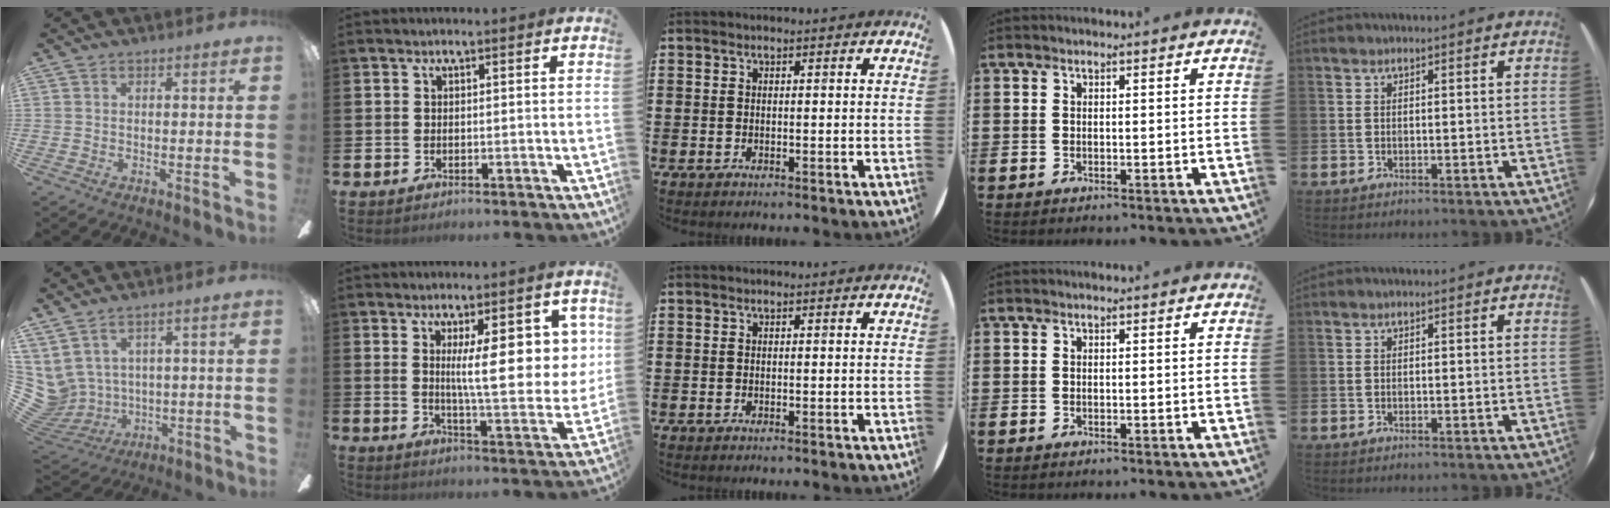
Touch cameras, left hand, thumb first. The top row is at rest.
{"thumb": {"total": 7.6, "force": [3.3, 6.4, 2.1], "torque": [-0.099, -0.031, 0.072]}, "index": {"total": 10.8, "force": [3.7, 3.1, 9.6], "torque": [-0.159, -0.014, 0.057]}}